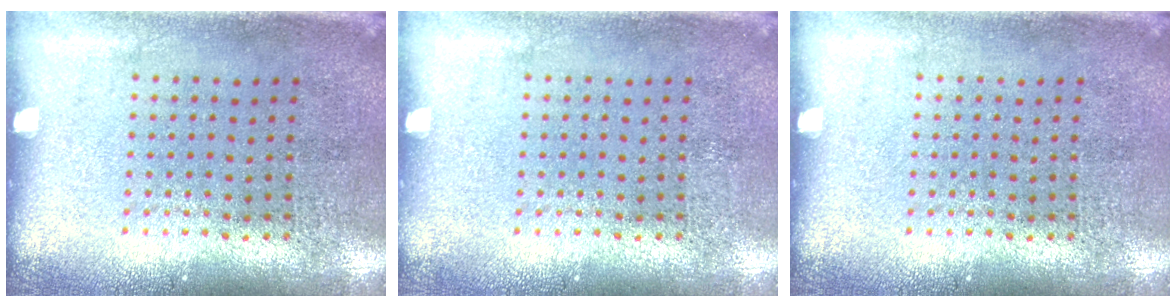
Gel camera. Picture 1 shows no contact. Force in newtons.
{"total": 0.0}
{"total": 0.0}